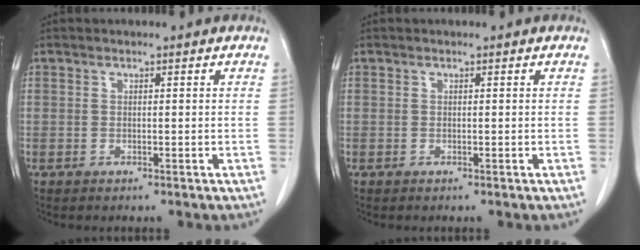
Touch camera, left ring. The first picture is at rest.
{"total": 0.0}